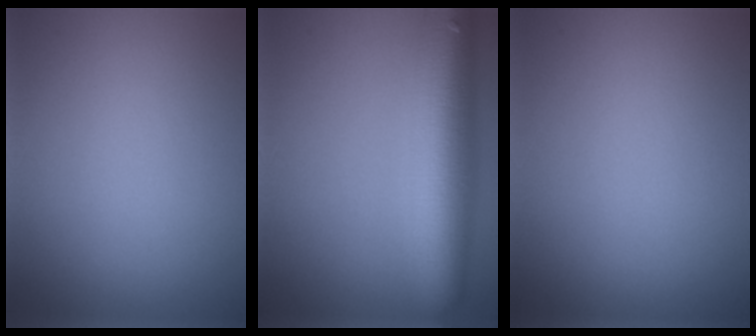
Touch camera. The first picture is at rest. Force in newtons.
{"total": 10.8, "press": 10.8, "slide": 0.6}
{"total": 0.0}